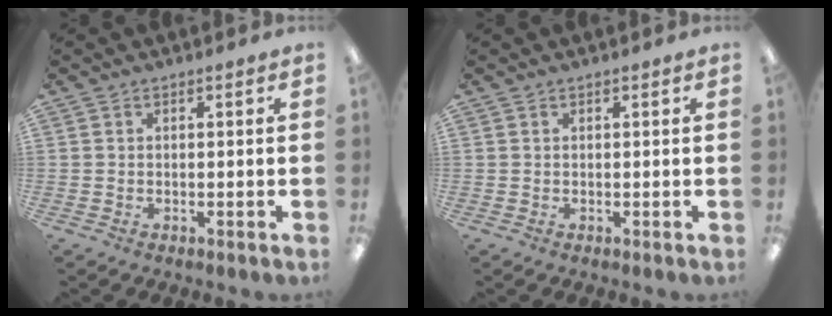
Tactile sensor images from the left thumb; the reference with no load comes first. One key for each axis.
{"total": 0.0}